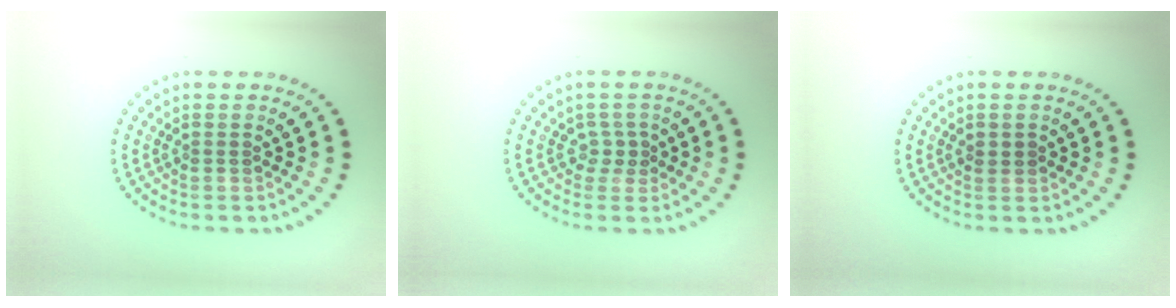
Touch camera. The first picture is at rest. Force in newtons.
{"total": 1.4, "press": 1.0, "slide": 1.0}
{"total": 1.0, "press": 1.0, "slide": 0.1}